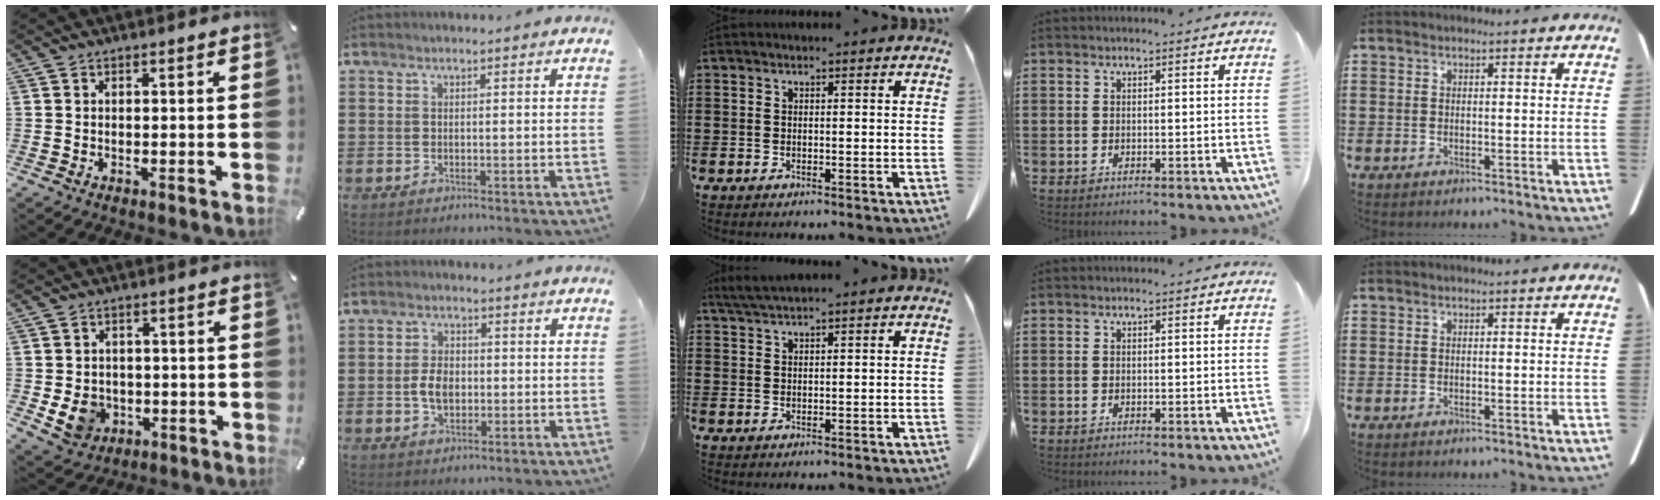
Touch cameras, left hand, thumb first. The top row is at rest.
{"thumb": {"total": 7.4, "force": [-1.3, 6.7, 2.8], "torque": [-0.064, 0.007, -0.022]}, "index": {"total": 4.3, "force": [-0.5, 2.8, 3.3], "torque": [-0.063, 0.001, -0.014]}, "middle": {"total": 2.5, "force": [2.1, -0.1, 1.4], "torque": [-0.031, 0.000, 0.040]}}